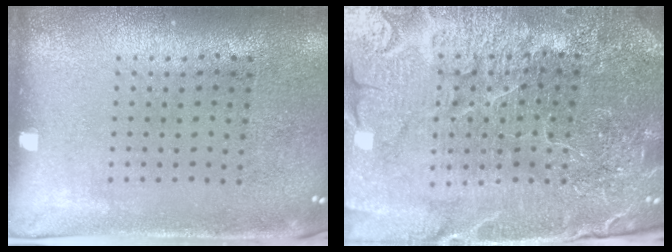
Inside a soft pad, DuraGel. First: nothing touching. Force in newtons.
{"total": 5.7, "press": 5.2, "slide": 2.3}